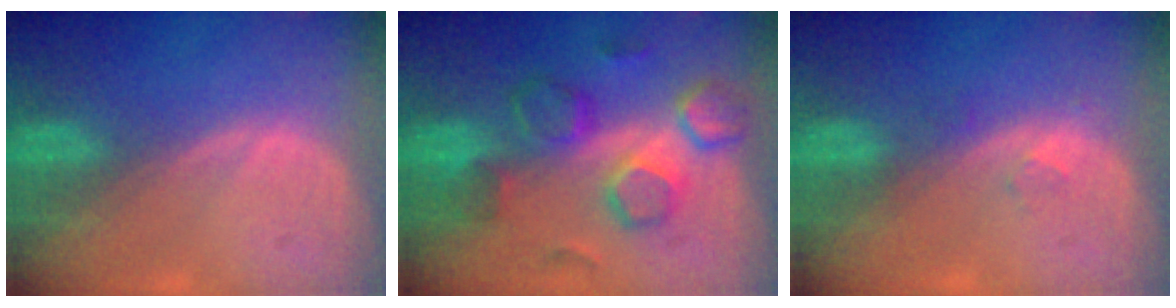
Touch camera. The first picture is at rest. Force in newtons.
{"total": 8.6, "press": 8.5, "slide": 1.5}
{"total": 1.4, "press": 1.3, "slide": 0.6}